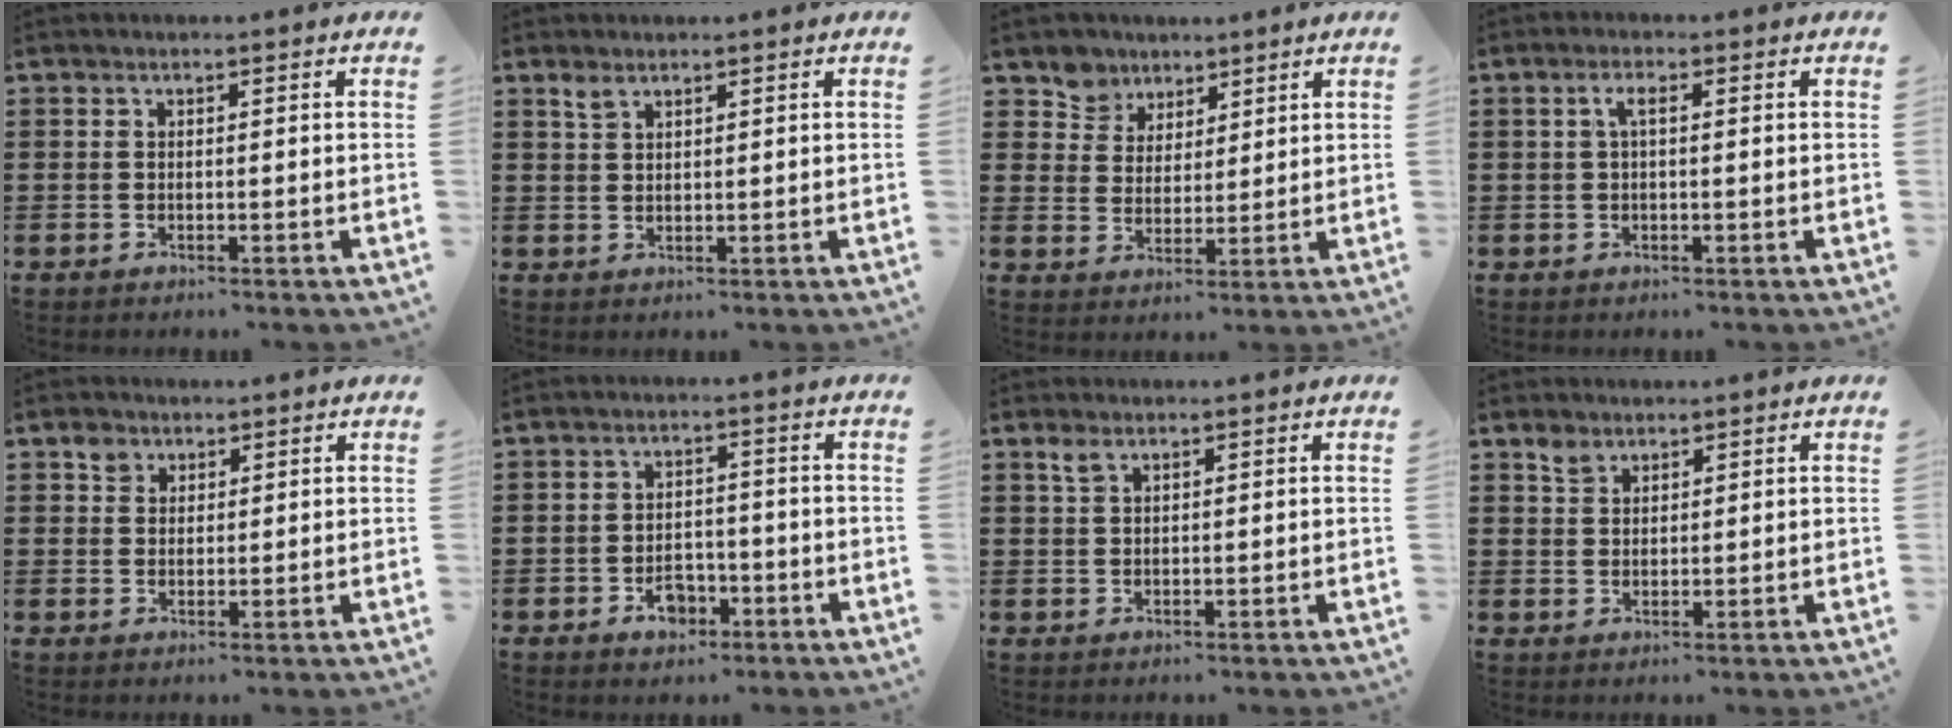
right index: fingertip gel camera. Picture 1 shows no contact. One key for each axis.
{"total": 1.8, "fx": 1.5, "fy": 0.7, "fz": 0.8, "tx": -0.019, "ty": 0.001, "tz": 0.028}
{"total": 5.1, "fx": 3.8, "fy": 3.4, "fz": -0.5, "tx": -0.020, "ty": -0.006, "tz": 0.069}
{"total": 2.1, "fx": 0.2, "fy": 0.6, "fz": 2.0, "tx": -0.038, "ty": 0.004, "tz": 0.002}
{"total": 2.6, "fx": 1.7, "fy": 1.9, "fz": 0.5, "tx": -0.009, "ty": 0.002, "tz": 0.031}
{"total": 3.9, "fx": -2.1, "fy": 2.5, "fz": 2.1, "tx": -0.039, "ty": 0.003, "tz": -0.037}
{"total": 1.9, "fx": 1.3, "fy": 0.9, "fz": 1.1, "tx": -0.027, "ty": 0.002, "tz": 0.024}
{"total": 2.4, "fx": 2.0, "fy": 1.4, "fz": 0.5, "tx": -0.015, "ty": 0.002, "tz": 0.039}